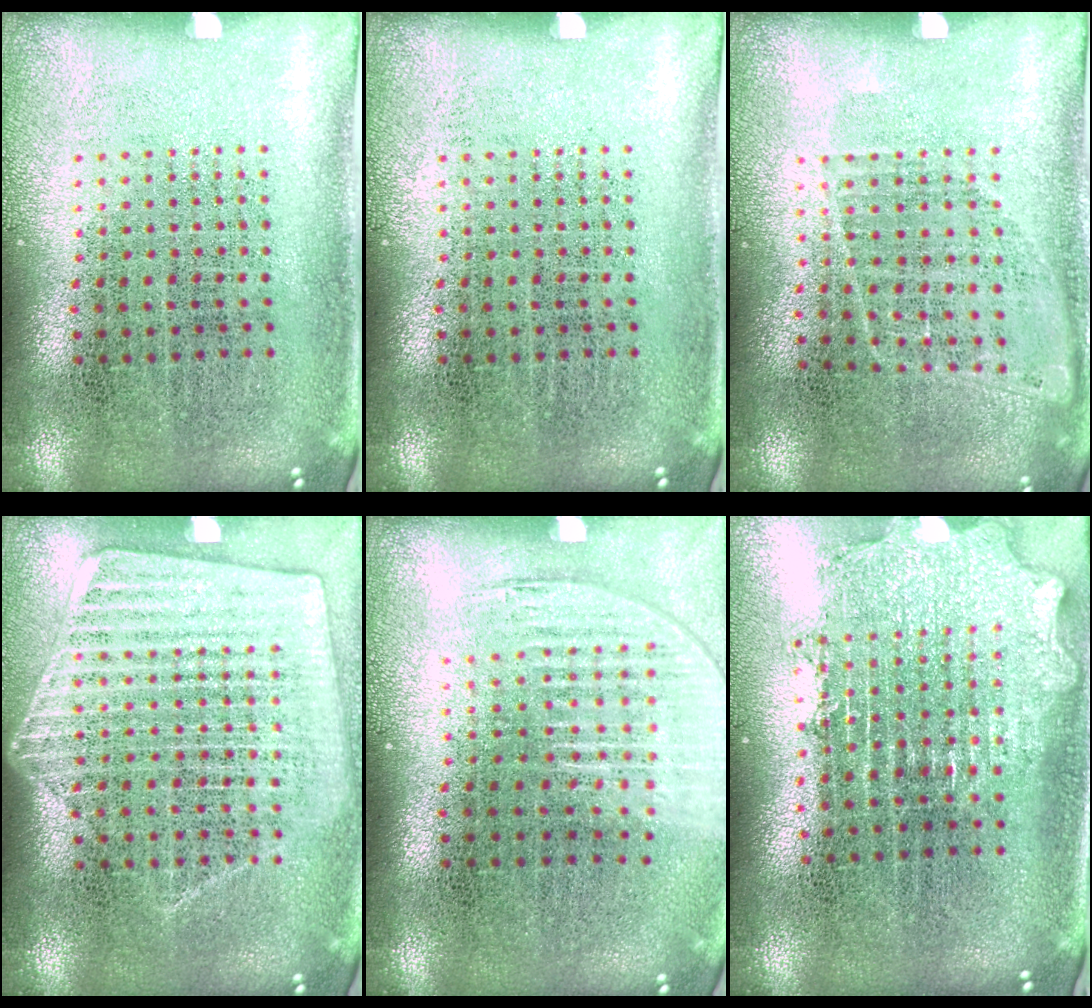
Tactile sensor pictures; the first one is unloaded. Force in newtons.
{"total": 0.0}
{"total": 1.0, "press": 0.9, "slide": 0.6}
{"total": 1.6, "press": 1.5, "slide": 0.5}
{"total": 1.2, "press": 1.1, "slide": 0.5}
{"total": 2.0, "press": 1.6, "slide": 1.2}